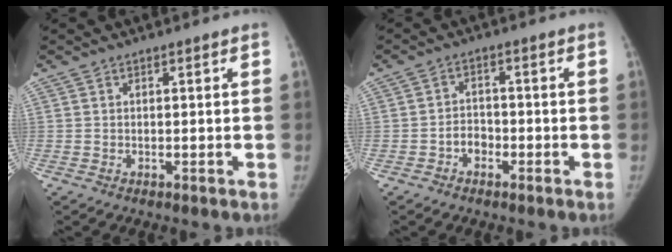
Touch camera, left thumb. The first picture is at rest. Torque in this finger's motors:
{"motor_torque": [0.13, 0.08, 0.07, -0.21, 0.04]}